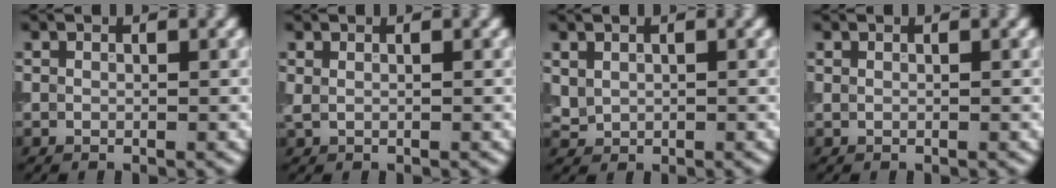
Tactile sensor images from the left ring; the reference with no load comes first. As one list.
[{"total": 0.5, "force": [0.3, 0.2, 0.4], "torque": [-0.010, 0.002, 0.006]}, {"total": 1.0, "force": [0.4, 0.8, 0.4], "torque": [-0.007, -0.001, 0.013]}, {"total": 0.0}]